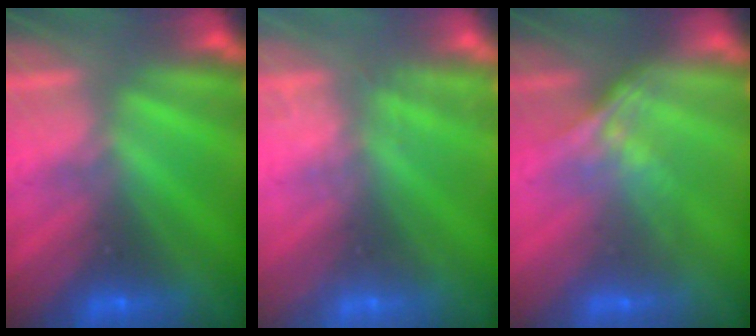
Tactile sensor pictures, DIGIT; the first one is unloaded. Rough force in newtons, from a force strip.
{"total": 2.5}
{"total": 1.6}